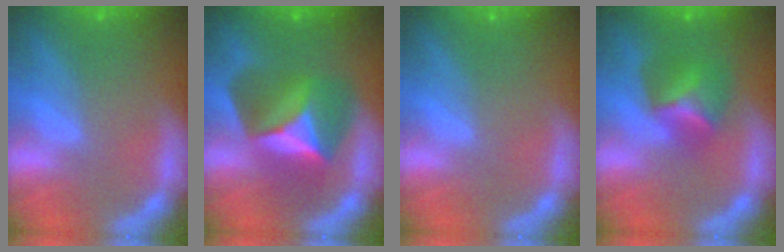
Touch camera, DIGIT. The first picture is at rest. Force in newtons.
{"total": 7.4}
{"total": 0.0}
{"total": 4.0}